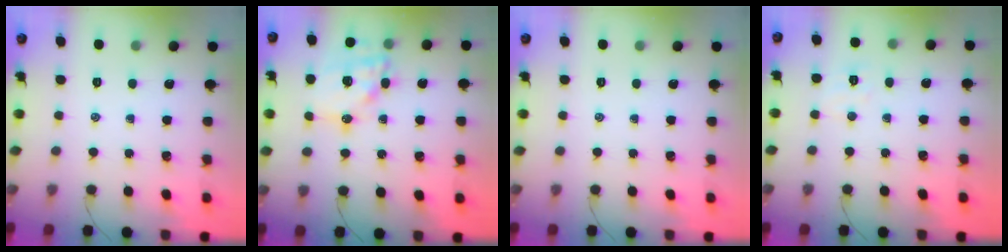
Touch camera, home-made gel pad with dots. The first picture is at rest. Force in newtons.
{"total": 15.9, "press": 15.5, "slide": 3.9}
{"total": 0.0}
{"total": 4.6, "press": 4.4, "slide": 1.0}